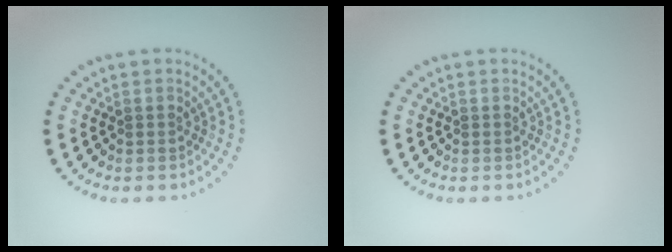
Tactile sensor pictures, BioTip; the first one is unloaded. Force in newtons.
{"total": 0.0}